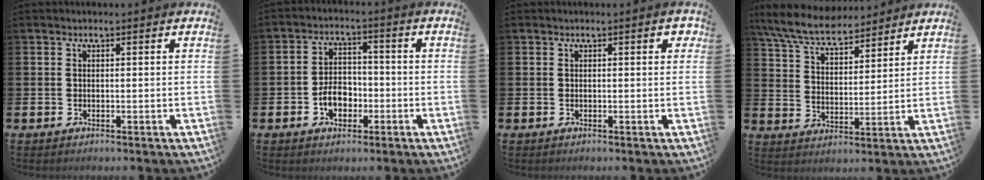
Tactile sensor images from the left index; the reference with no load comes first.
{"total": 4.5, "force": [-1.7, 3.3, 2.7], "torque": [-0.037, 0.001, -0.038]}
{"total": 1.3, "force": [0.3, 0.4, 1.2], "torque": [-0.009, 0.000, -0.001]}
{"total": 7.9, "force": [7.4, 1.6, 2.5], "torque": [-0.083, -0.034, 0.135]}